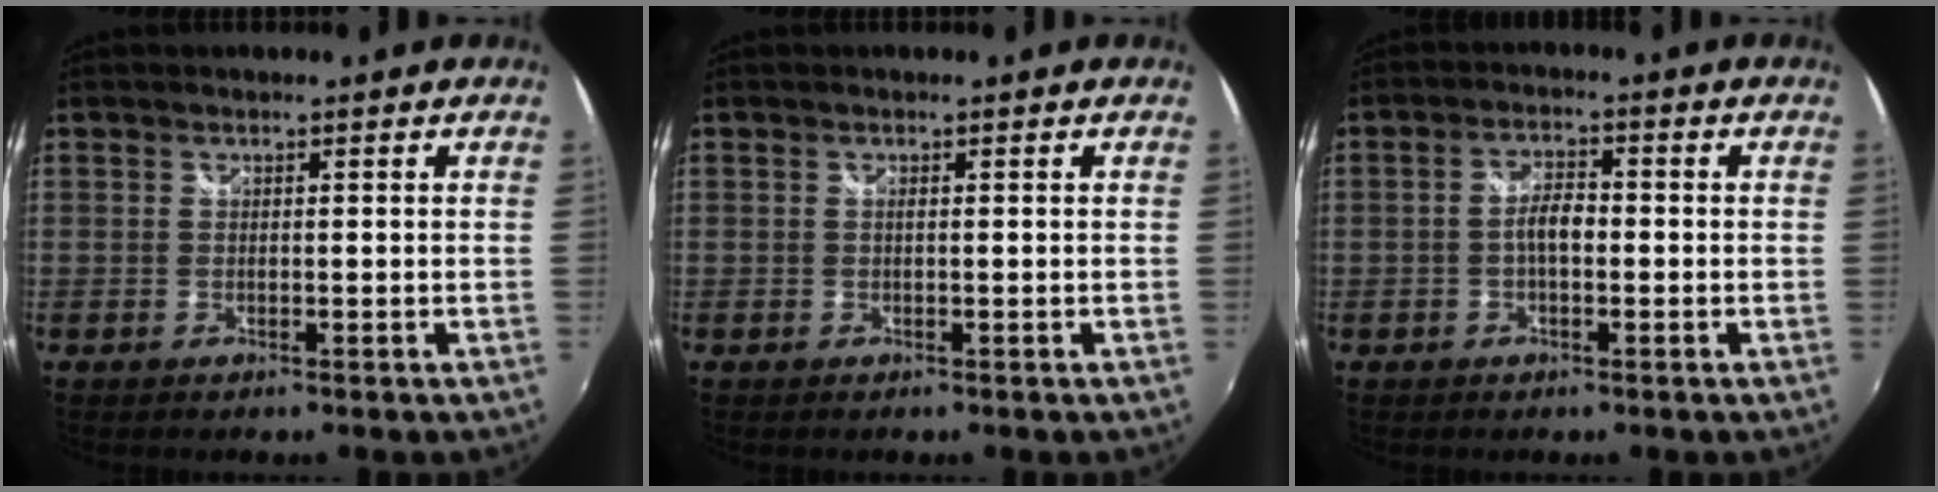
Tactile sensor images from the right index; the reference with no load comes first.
{"total": 0.0}
{"total": 3.4, "force": [-0.7, 1.5, 3.0], "torque": [-0.058, 0.008, -0.014]}